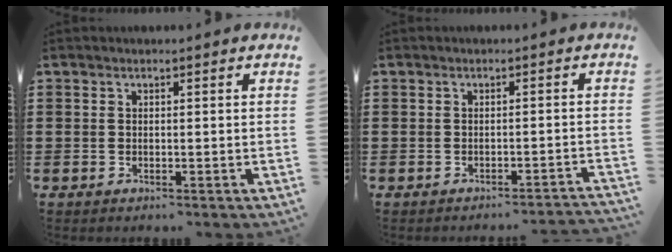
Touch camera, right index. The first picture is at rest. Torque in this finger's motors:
{"motor_torque": [-1.03, 1.11, -0.15, -0.03]}